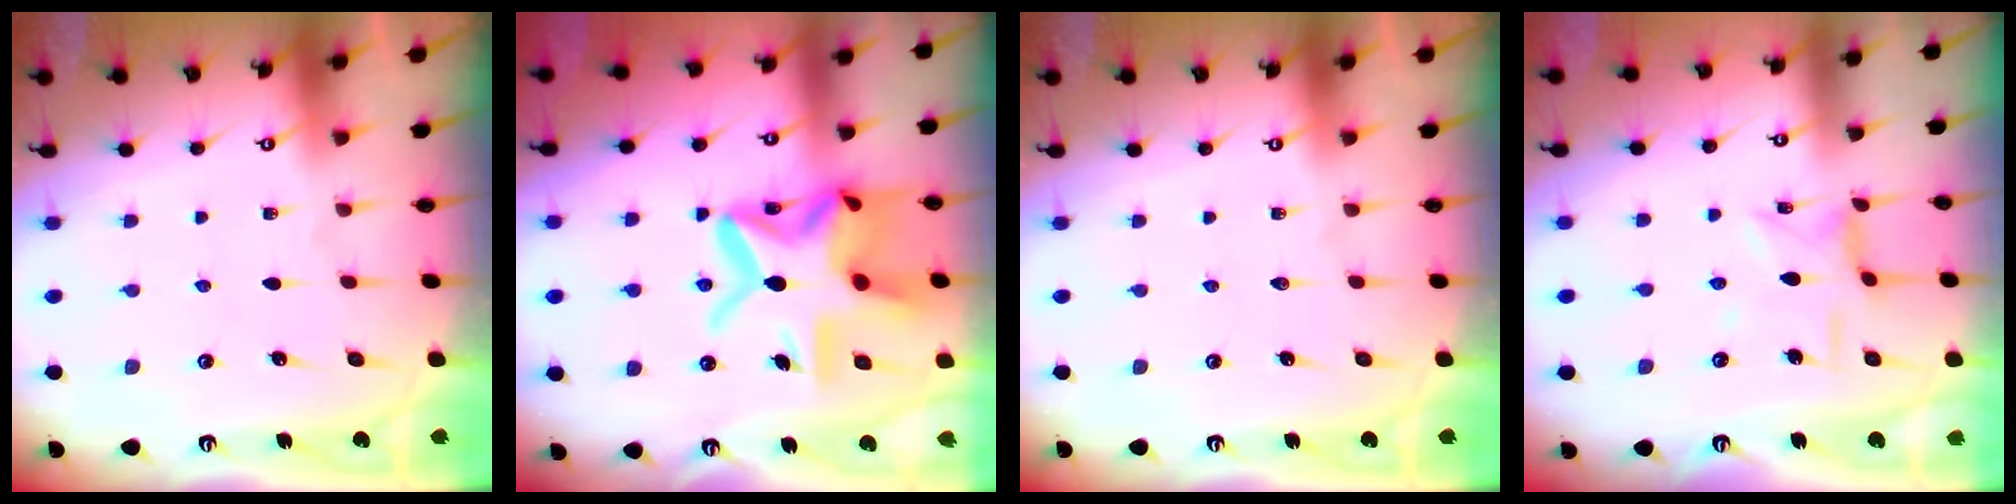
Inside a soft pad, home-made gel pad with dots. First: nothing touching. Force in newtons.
{"total": 18.3, "press": 18.3, "slide": 1.6}
{"total": 0.0}
{"total": 4.9, "press": 4.9, "slide": 0.4}